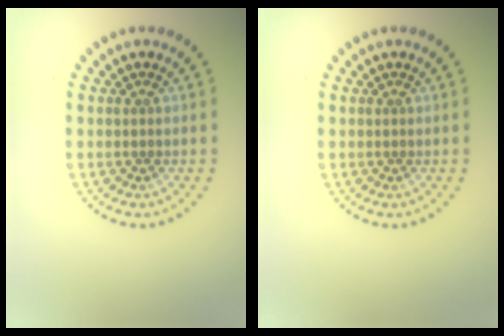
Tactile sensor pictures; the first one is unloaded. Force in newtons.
{"total": 0.0}